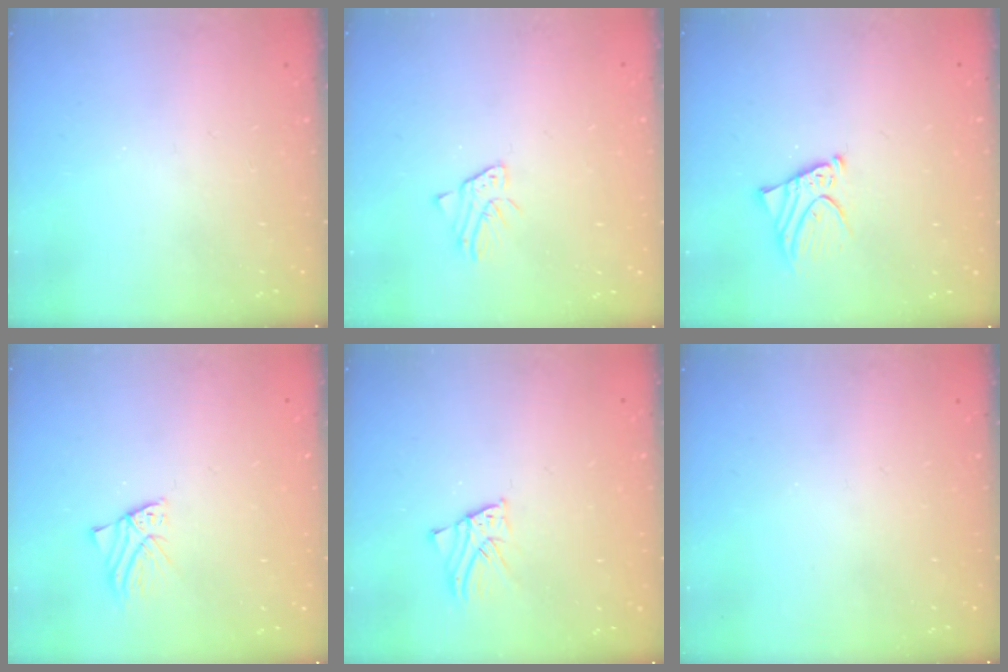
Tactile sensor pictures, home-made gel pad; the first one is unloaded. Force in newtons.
{"total": 1.6, "press": 1.6, "slide": 0.2}
{"total": 4.5, "press": 4.5, "slide": 0.6}
{"total": 1.7, "press": 1.7, "slide": 0.2}
{"total": 2.7, "press": 2.7, "slide": 0.2}
{"total": 0.0}